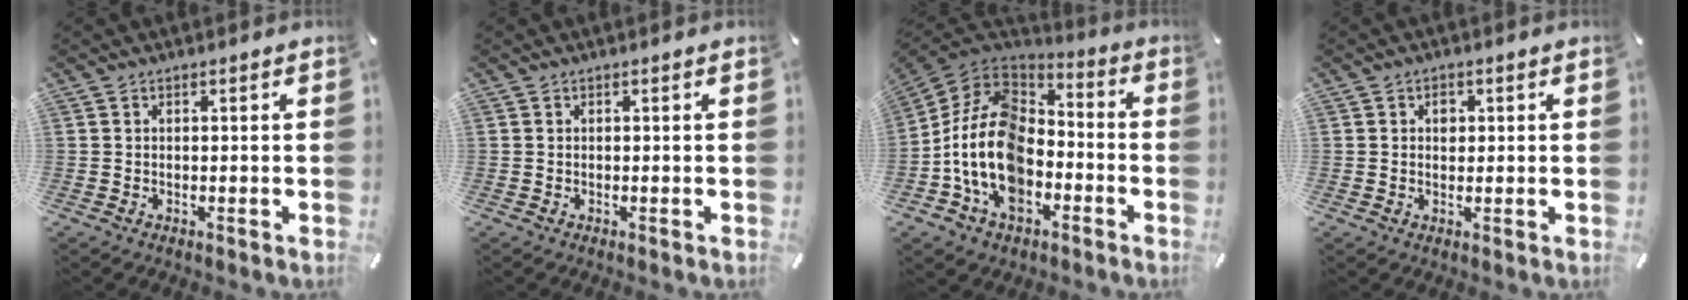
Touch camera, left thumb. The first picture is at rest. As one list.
[{"total": 0.0}, {"total": 18.2, "force": [-6.7, 12.9, 10.9], "torque": [-0.238, 0.037, -0.121]}, {"total": 2.3, "force": [0.4, 1.8, 1.4], "torque": [-0.005, -0.002, 0.001]}]